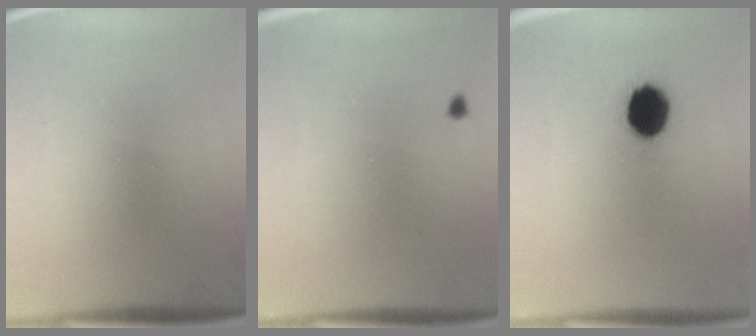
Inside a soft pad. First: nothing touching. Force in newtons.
{"total": 0.6}
{"total": 10.5}